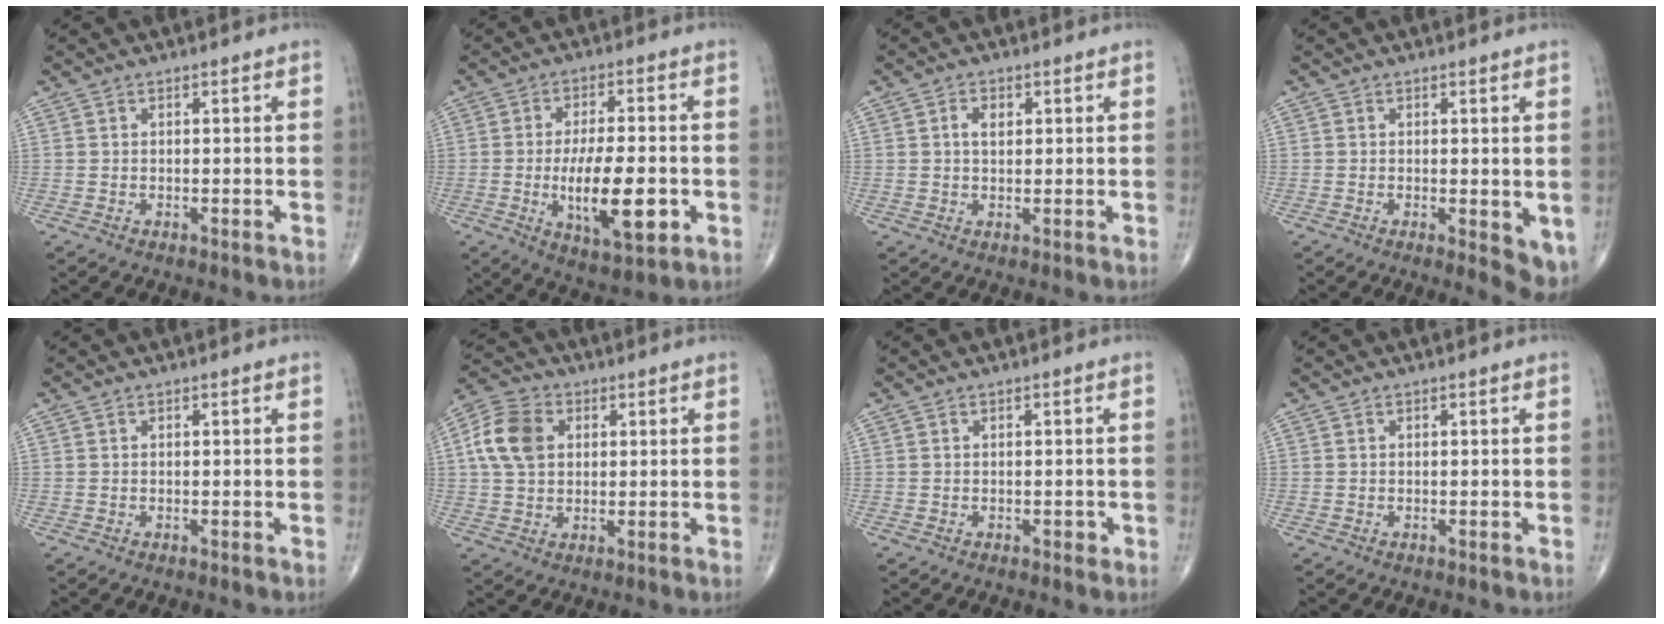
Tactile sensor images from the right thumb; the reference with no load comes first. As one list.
[{"total": 13.8, "force": [-3.0, 5.1, 12.5], "torque": [-0.197, 0.000, -0.042]}, {"total": 2.6, "force": [0.7, 1.7, 1.9], "torque": [-0.024, 0.001, 0.010]}, {"total": 5.2, "force": [-0.6, 1.8, 4.8], "torque": [-0.052, -0.012, -0.008]}, {"total": 0.0}, {"total": 9.9, "force": [2.2, 7.2, 6.5], "torque": [-0.121, 0.011, 0.035]}, {"total": 0.8, "force": [-0.3, 0.6, 0.5], "torque": [0.000, 0.001, -0.005]}, {"total": 0.0}]